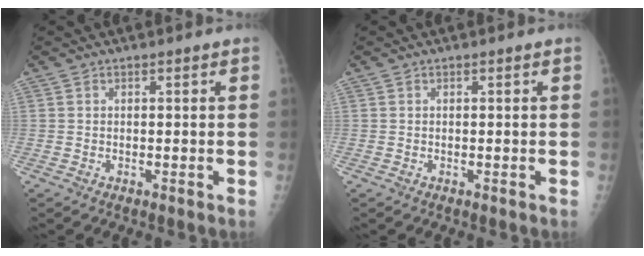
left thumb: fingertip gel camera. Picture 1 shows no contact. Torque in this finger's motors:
{"motor_torque": [0.00, 0.00, -0.01, -0.01, 0.00]}